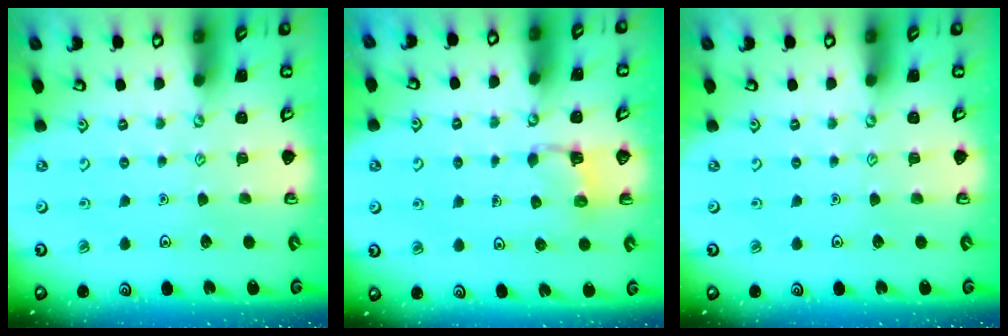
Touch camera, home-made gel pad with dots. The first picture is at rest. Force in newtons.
{"total": 2.1, "press": 2.0, "slide": 0.5}
{"total": 0.0}